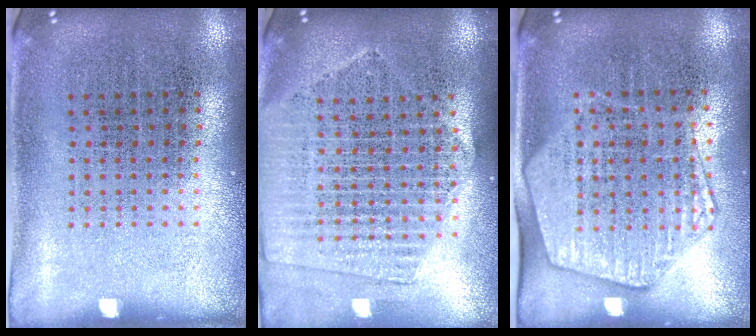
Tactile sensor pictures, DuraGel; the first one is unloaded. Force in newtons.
{"total": 2.0, "press": 1.8, "slide": 0.9}
{"total": 2.0, "press": 1.8, "slide": 0.9}